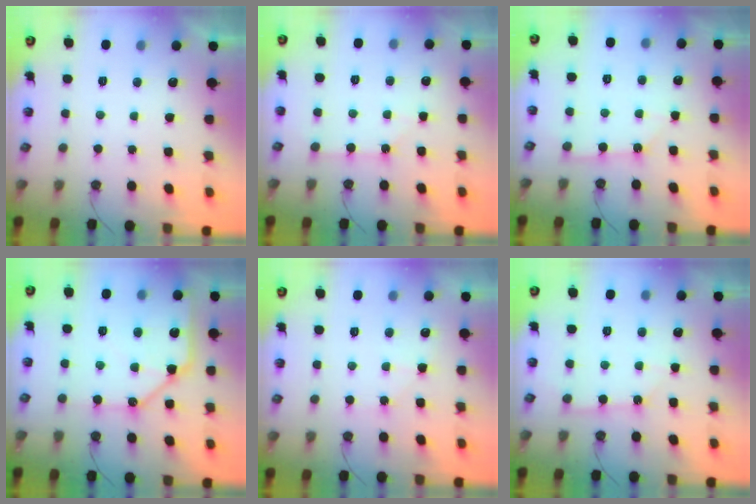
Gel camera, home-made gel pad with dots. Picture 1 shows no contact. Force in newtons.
{"total": 0.9, "press": 0.8, "slide": 0.2}
{"total": 2.9, "press": 2.9, "slide": 0.3}
{"total": 12.9, "press": 12.8, "slide": 1.6}
{"total": 5.0, "press": 5.0, "slide": 0.6}
{"total": 4.7, "press": 4.7, "slide": 0.5}